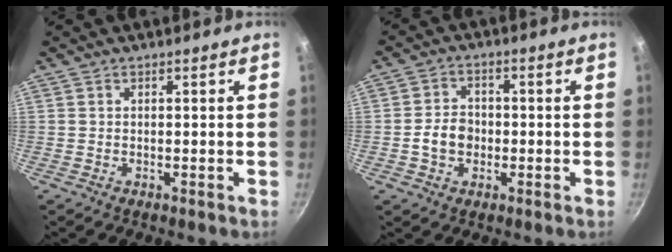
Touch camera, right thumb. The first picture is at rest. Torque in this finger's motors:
{"motor_torque": [0.78, 1.08, 0.60, -0.77, 0.00]}